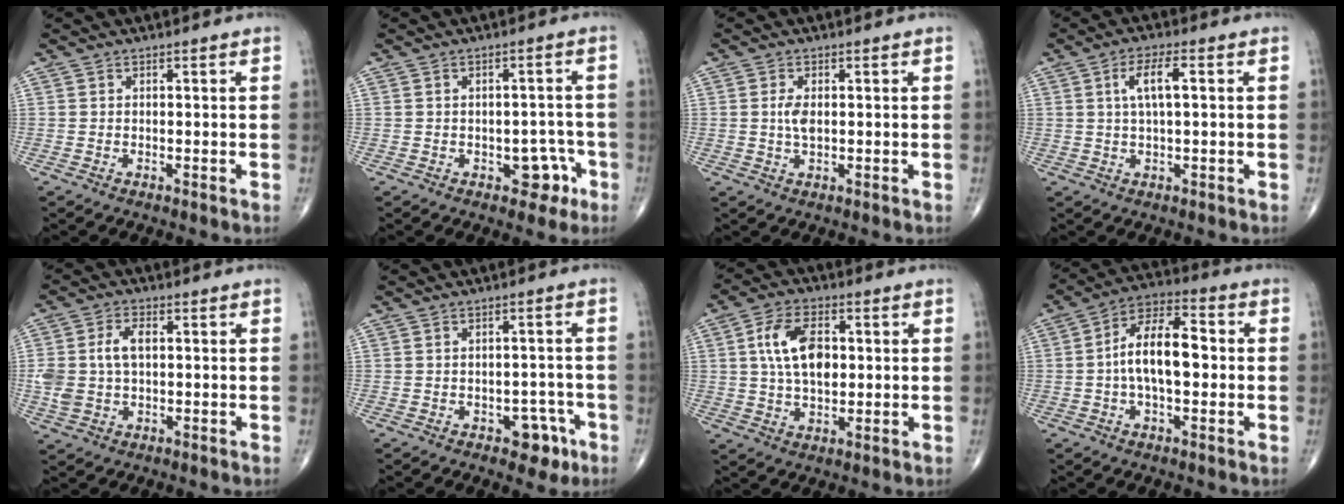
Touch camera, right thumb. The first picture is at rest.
{"total": 4.6, "force": [-1.7, 3.1, 2.9], "torque": [-0.009, 0.015, -0.019]}
{"total": 2.8, "force": [0.3, 1.3, 2.5], "torque": [-0.048, -0.002, 0.005]}
{"total": 5.7, "force": [1.2, 1.6, 5.3], "torque": [-0.106, 0.008, 0.023]}
{"total": 7.6, "force": [0.7, 4.6, 6.0], "torque": [-0.133, 0.015, 0.018]}
{"total": 5.3, "force": [-2.7, 3.4, 3.1], "torque": [-0.012, 0.021, -0.031]}
{"total": 11.0, "force": [1.8, 6.4, 8.8], "torque": [-0.147, 0.001, 0.031]}
{"total": 12.5, "force": [-0.2, 6.0, 11.0], "torque": [-0.186, 0.031, -0.012]}